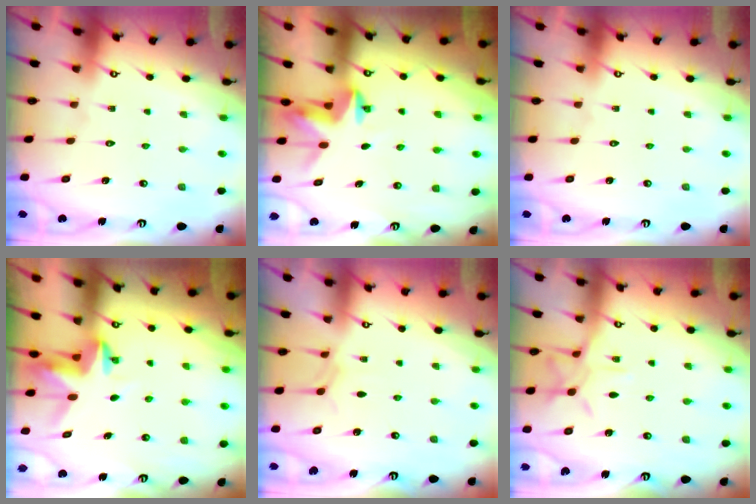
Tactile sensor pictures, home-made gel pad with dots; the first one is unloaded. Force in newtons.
{"total": 3.4, "press": 3.4, "slide": 0.2}
{"total": 0.0}
{"total": 3.8, "press": 3.8, "slide": 0.3}
{"total": 3.3, "press": 3.3, "slide": 0.5}
{"total": 8.8, "press": 8.8, "slide": 0.4}